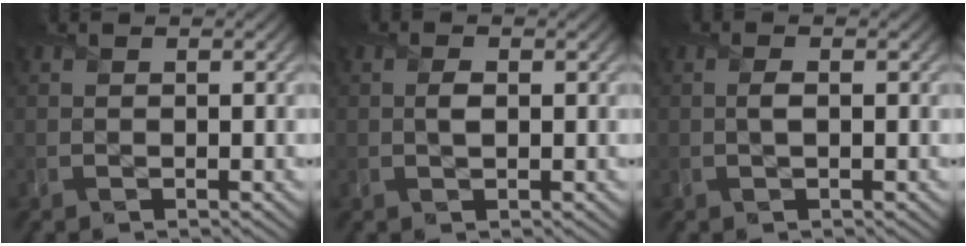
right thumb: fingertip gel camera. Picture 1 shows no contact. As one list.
[{"total": 1.4, "force": [0.1, 0.7, 1.2], "torque": [-0.026, 0.000, 0.002]}, {"total": 1.1, "force": [0.0, 0.4, 1.1], "torque": [-0.022, 0.001, 0.000]}]